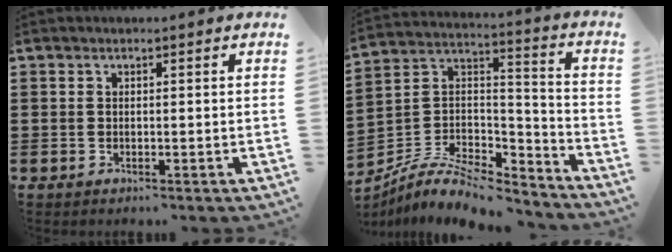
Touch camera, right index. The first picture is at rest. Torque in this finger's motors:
{"motor_torque": [-0.68, -1.01, -0.11, -0.21]}